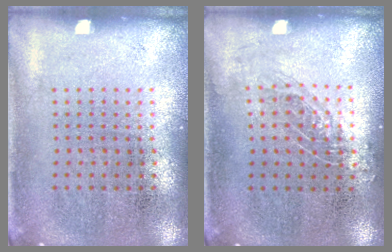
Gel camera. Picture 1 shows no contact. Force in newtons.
{"total": 0.9, "press": 0.9, "slide": 0.3}